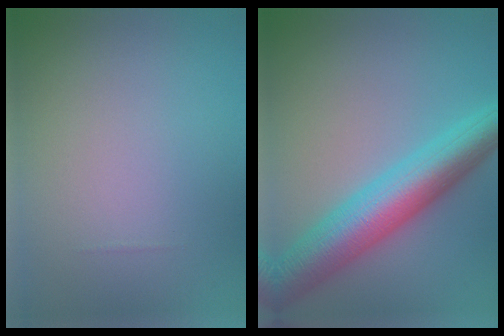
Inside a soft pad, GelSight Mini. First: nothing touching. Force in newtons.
{"total": 8.2, "press": 8.2, "slide": 0.2}